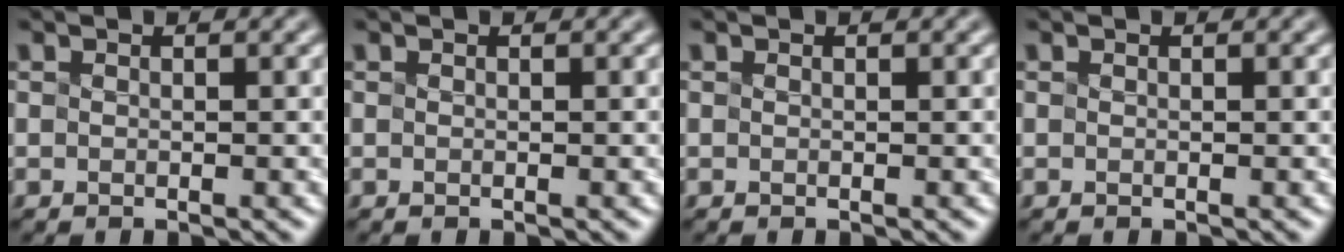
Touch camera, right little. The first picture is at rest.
{"total": 0.0}
{"total": 0.0}
{"total": 0.0}